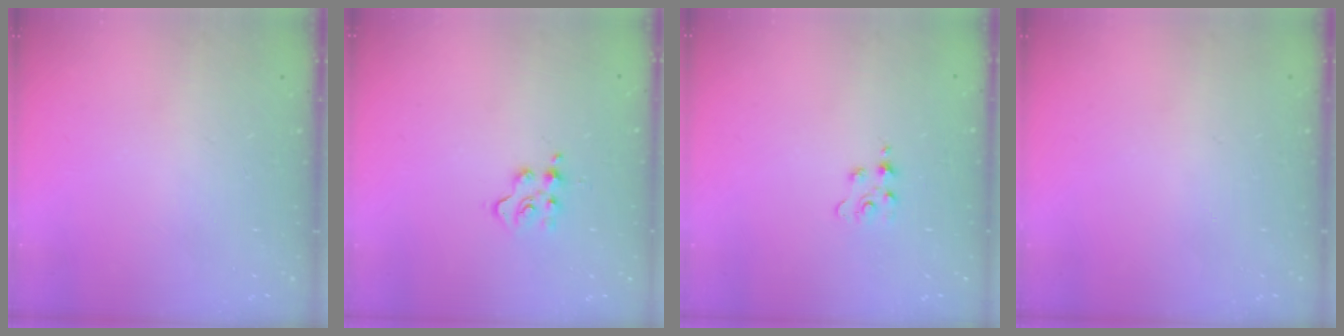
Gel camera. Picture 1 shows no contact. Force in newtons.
{"total": 4.6, "press": 4.6, "slide": 0.5}
{"total": 2.3, "press": 2.3, "slide": 0.5}
{"total": 0.0}